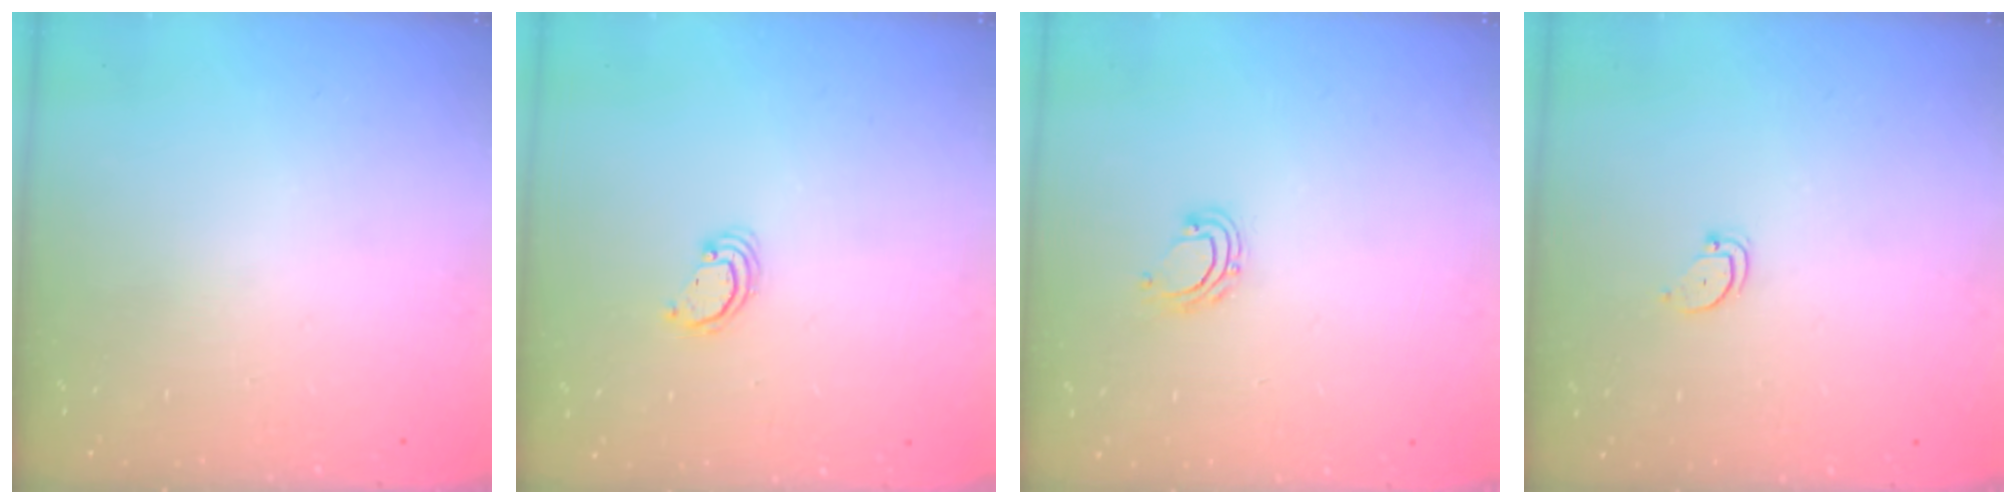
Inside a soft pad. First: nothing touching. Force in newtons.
{"total": 2.6, "press": 2.6, "slide": 0.2}
{"total": 6.1, "press": 6.0, "slide": 1.1}
{"total": 2.3, "press": 2.3, "slide": 0.2}